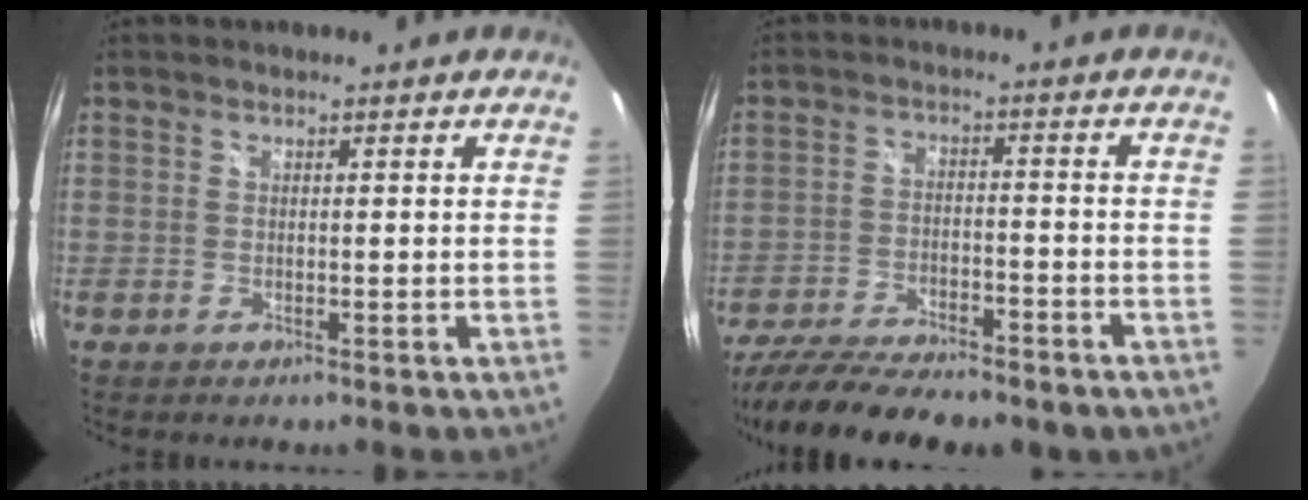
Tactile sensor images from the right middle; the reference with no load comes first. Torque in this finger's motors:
{"motor_torque": [1.08, -1.05, 0.51, 0.18]}